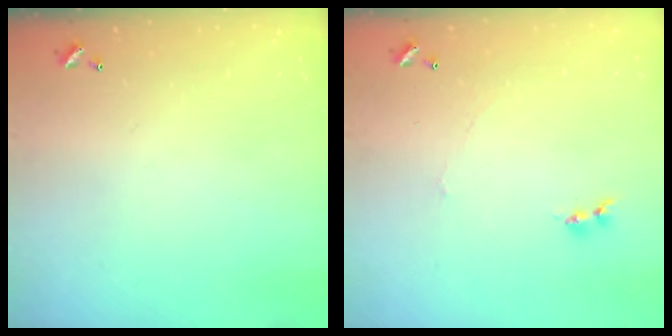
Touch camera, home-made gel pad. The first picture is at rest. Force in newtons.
{"total": 1.2, "press": 1.1, "slide": 0.3}